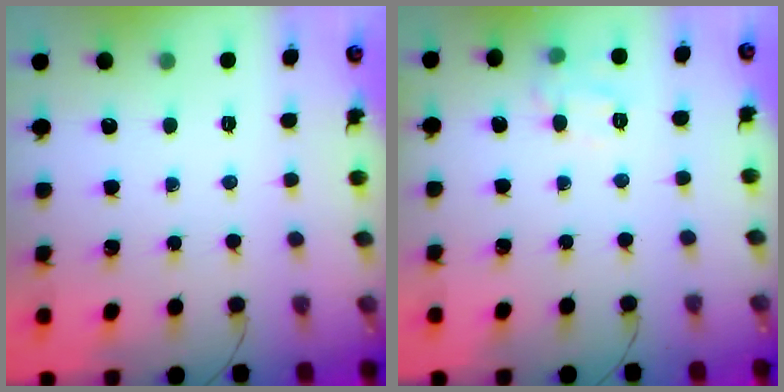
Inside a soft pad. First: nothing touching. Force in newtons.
{"total": 8.1, "press": 8.0, "slide": 1.1}